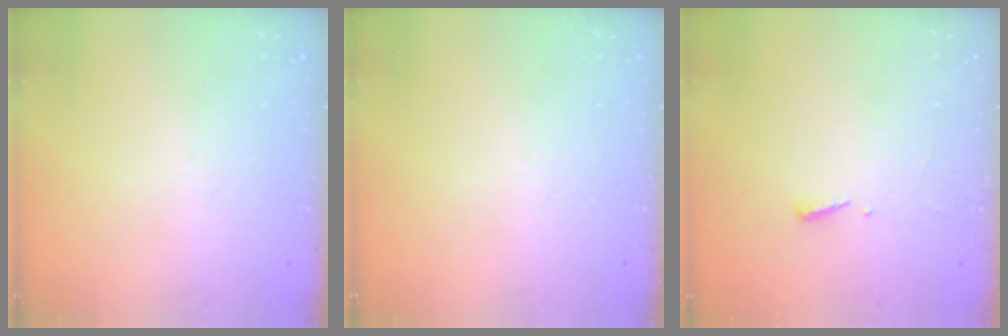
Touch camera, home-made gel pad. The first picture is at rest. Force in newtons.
{"total": 0.0}
{"total": 2.4, "press": 2.4, "slide": 0.2}